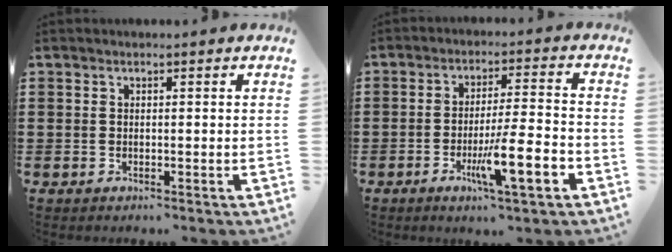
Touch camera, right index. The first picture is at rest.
{"total": 9.2, "force": [-3.9, 1.1, 8.2], "torque": [-0.144, -0.004, -0.068]}